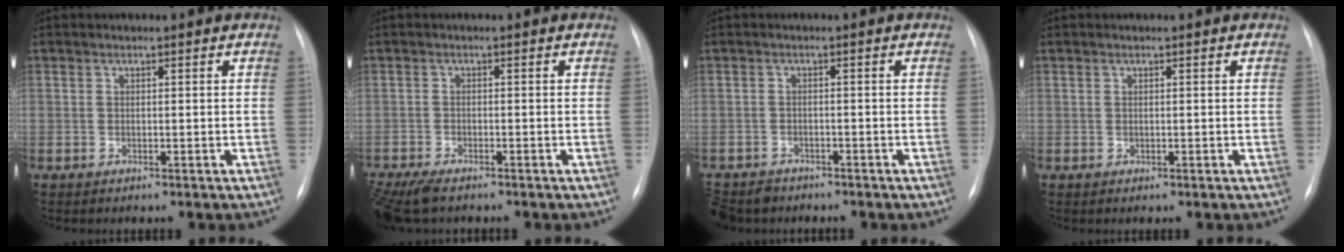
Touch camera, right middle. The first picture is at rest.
{"total": 7.6, "force": [-5.9, 2.4, 4.0], "torque": [-0.077, -0.017, -0.100]}
{"total": 7.4, "force": [-5.9, 4.2, 1.5], "torque": [-0.039, -0.009, -0.093]}
{"total": 0.0}